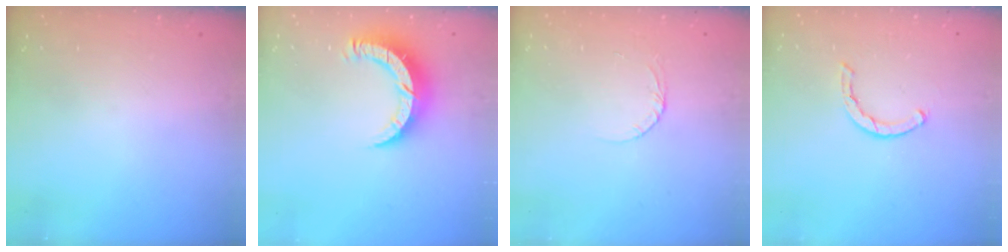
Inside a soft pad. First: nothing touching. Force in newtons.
{"total": 9.4, "press": 9.4, "slide": 0.7}
{"total": 3.5, "press": 3.5, "slide": 0.3}
{"total": 2.0, "press": 2.0, "slide": 0.2}